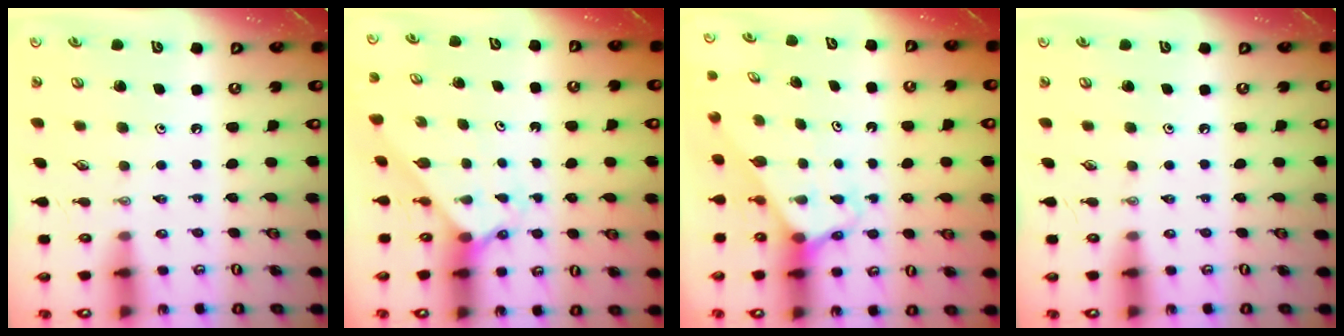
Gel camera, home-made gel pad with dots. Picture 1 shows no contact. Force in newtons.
{"total": 2.1, "press": 2.1, "slide": 0.2}
{"total": 2.6, "press": 2.6, "slide": 0.1}
{"total": 0.0}